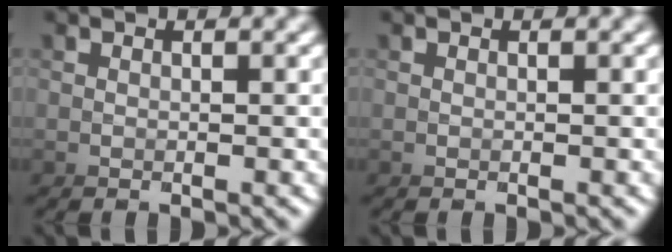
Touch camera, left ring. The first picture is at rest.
{"total": 0.0}